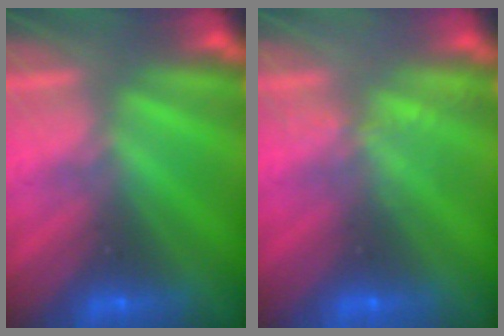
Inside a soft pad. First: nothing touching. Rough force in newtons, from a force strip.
{"total": 2.1}